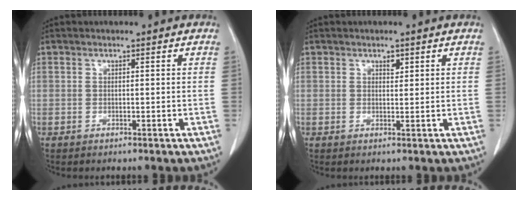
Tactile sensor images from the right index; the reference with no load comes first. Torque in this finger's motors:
{"motor_torque": [0.01, 0.01, 0.00, 0.02]}